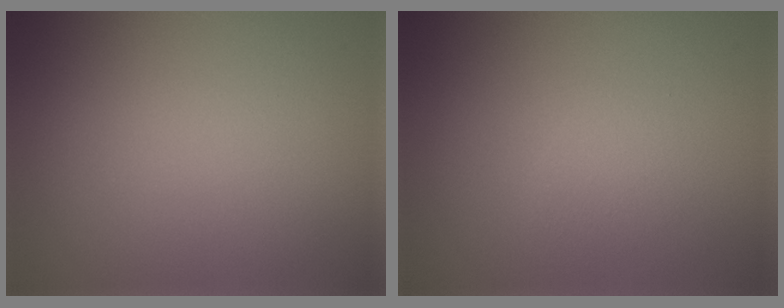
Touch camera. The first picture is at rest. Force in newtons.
{"total": 1.1, "press": 1.1, "slide": 0.1}